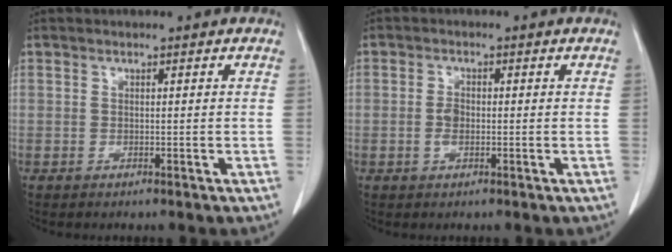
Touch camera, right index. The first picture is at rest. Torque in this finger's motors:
{"motor_torque": [0.44, -0.19, 0.23, 0.06]}